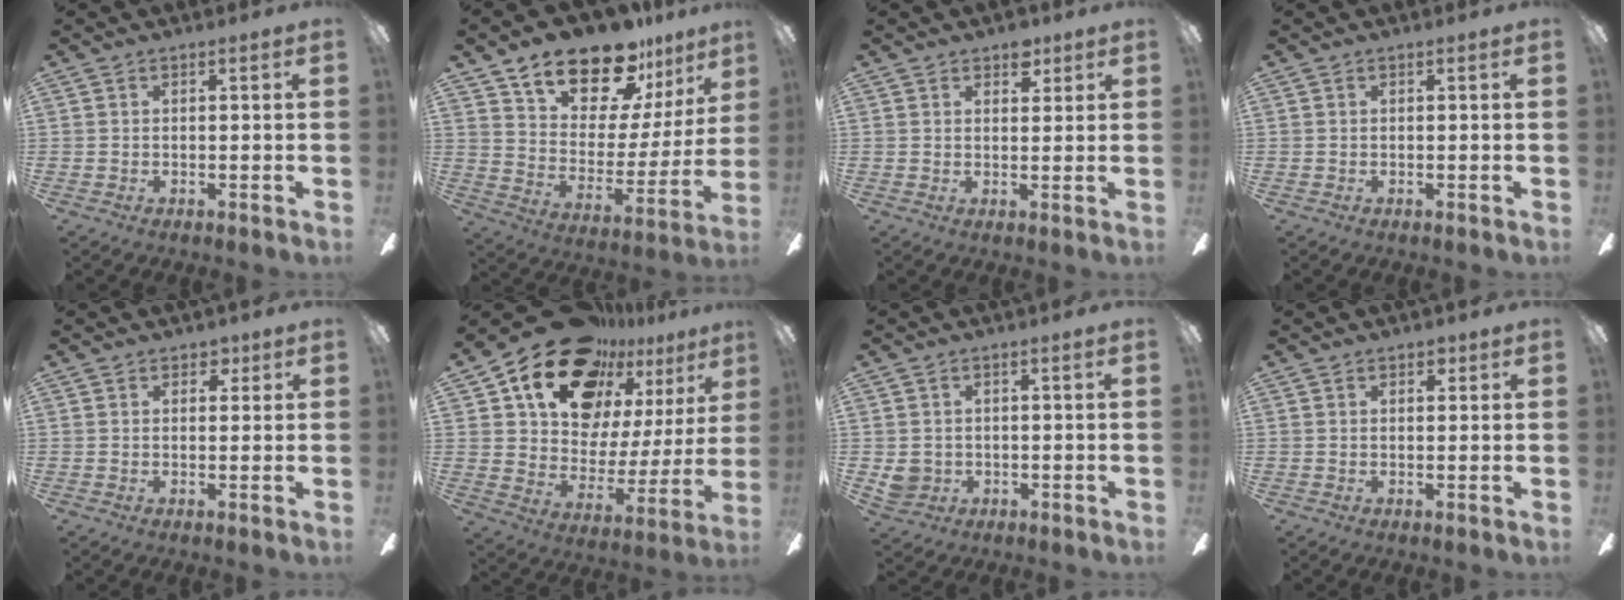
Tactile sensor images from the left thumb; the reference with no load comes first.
{"total": 18.7, "force": [15.4, 7.9, 7.2], "torque": [-0.124, -0.113, 0.271]}
{"total": 4.4, "force": [3.1, 2.6, 1.8], "torque": [-0.010, -0.011, 0.052]}
{"total": 0.0}
{"total": 2.8, "force": [1.6, 1.9, 1.3], "torque": [-0.004, -0.004, 0.023]}
{"total": 20.4, "force": [14.9, 11.7, 7.6], "torque": [-0.144, -0.104, 0.279]}
{"total": 3.7, "force": [0.2, 3.5, 1.2], "torque": [-0.018, 0.006, 0.006]}
{"total": 1.9, "force": [1.2, 1.2, 0.9], "torque": [-0.002, -0.003, 0.017]}